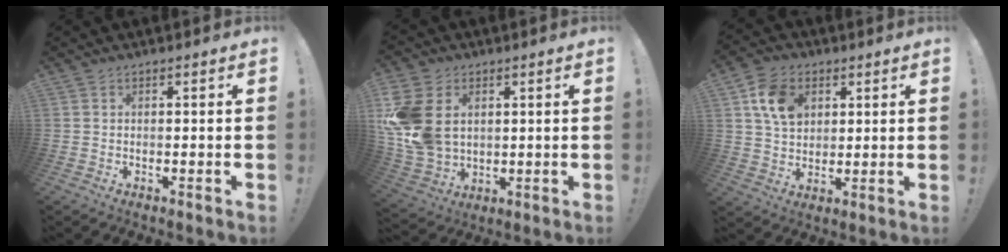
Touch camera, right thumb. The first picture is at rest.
{"total": 16.8, "force": [2.9, 12.9, 10.4], "torque": [-0.214, -0.004, 0.062]}
{"total": 11.8, "force": [5.0, 8.7, 6.2], "torque": [-0.090, -0.010, 0.099]}